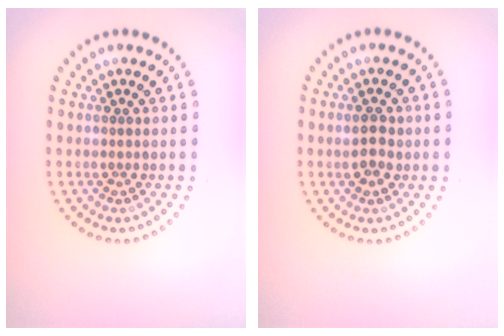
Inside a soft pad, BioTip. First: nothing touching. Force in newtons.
{"total": 2.3, "press": 2.3, "slide": 0.2}